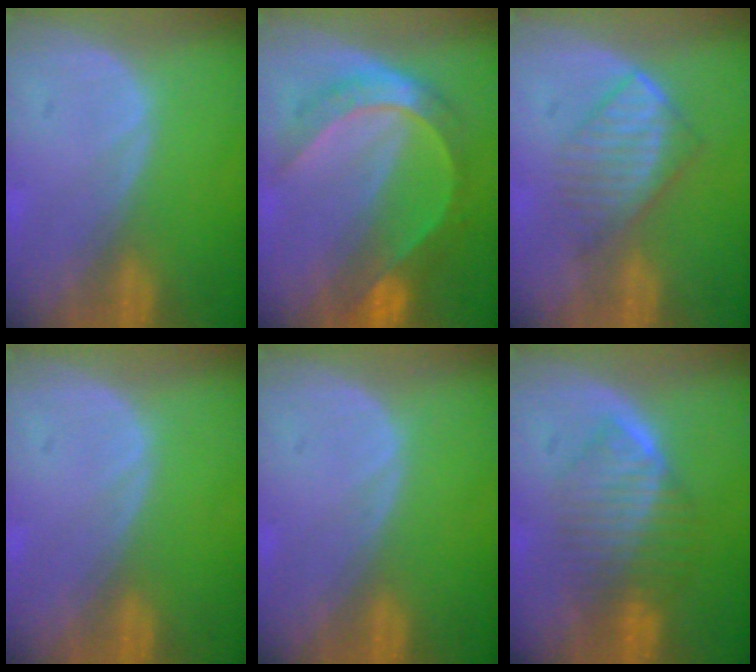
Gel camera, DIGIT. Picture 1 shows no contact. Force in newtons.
{"total": 7.4, "press": 7.3, "slide": 0.6}
{"total": 6.0, "press": 5.7, "slide": 2.0}
{"total": 0.0}
{"total": 0.0}
{"total": 6.4, "press": 6.3, "slide": 1.0}